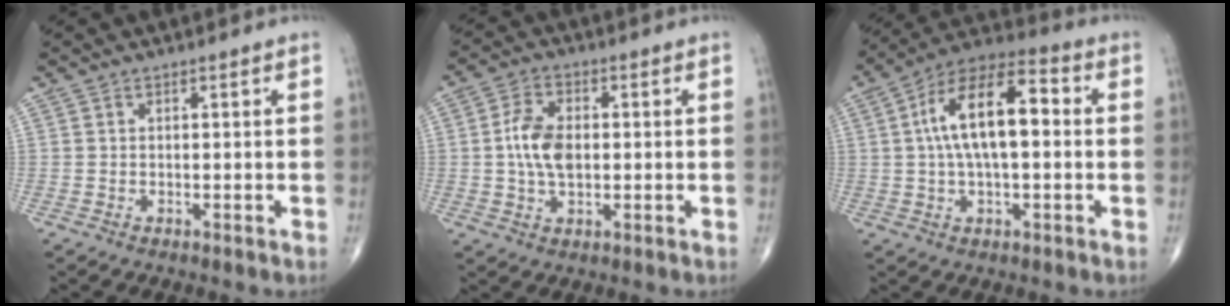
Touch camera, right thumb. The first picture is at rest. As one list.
[{"total": 7.8, "force": [0.1, 4.6, 6.3], "torque": [-0.115, 0.007, -0.001]}, {"total": 15.5, "force": [1.6, 7.0, 13.8], "torque": [-0.237, 0.038, 0.017]}]